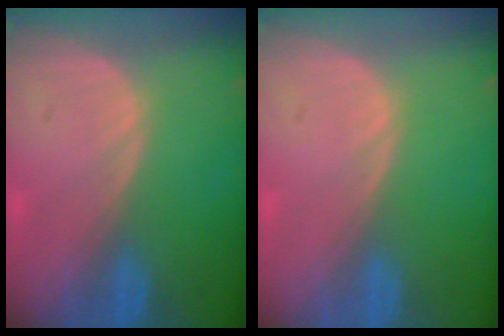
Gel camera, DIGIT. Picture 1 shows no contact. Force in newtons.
{"total": 0.0}